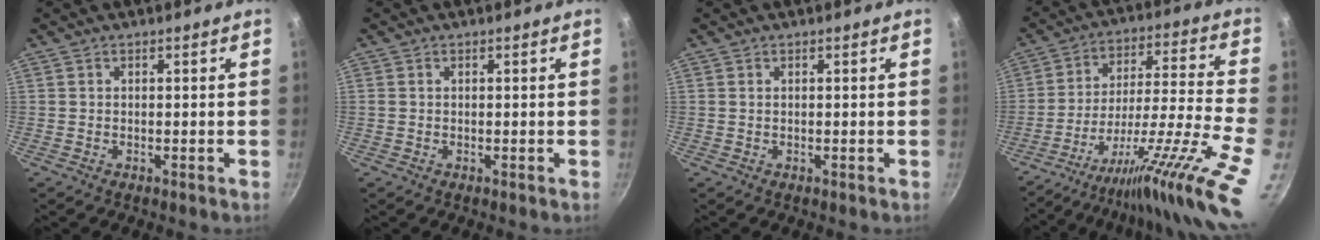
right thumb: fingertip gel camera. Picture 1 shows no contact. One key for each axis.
{"total": 0.6, "fx": 0.1, "fy": 0.5, "fz": 0.3, "tx": -0.006, "ty": 0.002, "tz": 0.002}
{"total": 0.0}
{"total": 23.2, "fx": -13.5, "fy": 1.6, "fz": 18.8, "tx": -0.276, "ty": 0.056, "tz": -0.224}